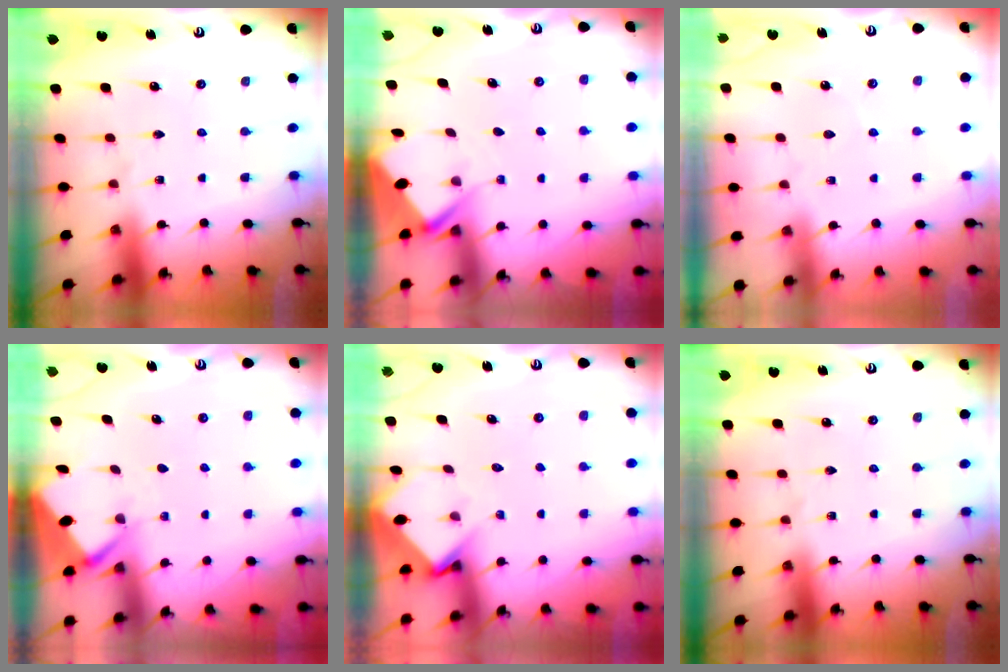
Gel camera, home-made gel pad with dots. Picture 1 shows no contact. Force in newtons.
{"total": 3.0, "press": 2.9, "slide": 0.4}
{"total": 2.4, "press": 2.4, "slide": 0.3}
{"total": 2.7, "press": 2.7, "slide": 0.4}
{"total": 3.7, "press": 3.7, "slide": 0.3}
{"total": 0.0}